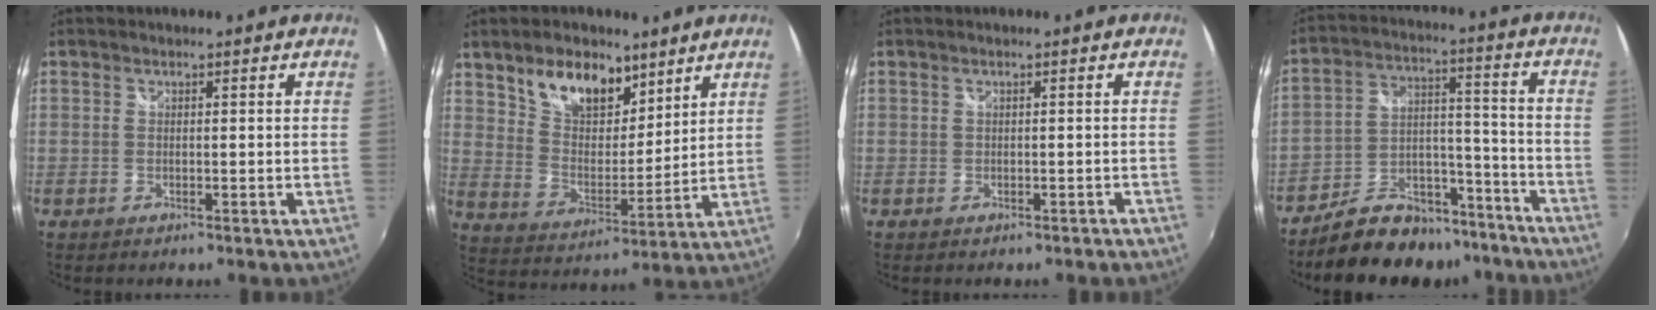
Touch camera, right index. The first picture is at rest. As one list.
[{"total": 13.6, "force": [8.8, 7.6, 7.1], "torque": [-0.123, 0.018, 0.164]}, {"total": 1.4, "force": [-1.0, 0.7, 0.6], "torque": [-0.012, 0.001, -0.006]}, {"total": 18.0, "force": [-14.4, 8.3, 6.7], "torque": [-0.130, 0.046, -0.203]}]